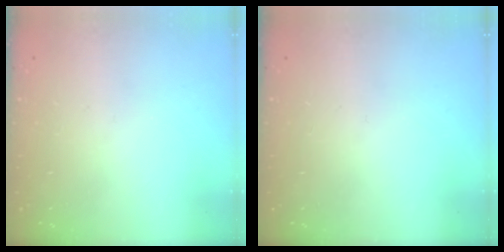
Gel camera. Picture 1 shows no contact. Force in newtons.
{"total": 0.0}